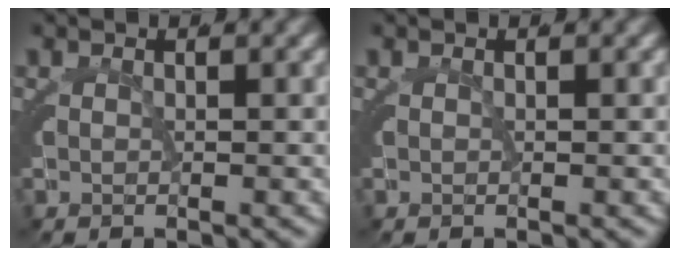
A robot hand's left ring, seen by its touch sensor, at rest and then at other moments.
{"total": 0.0}